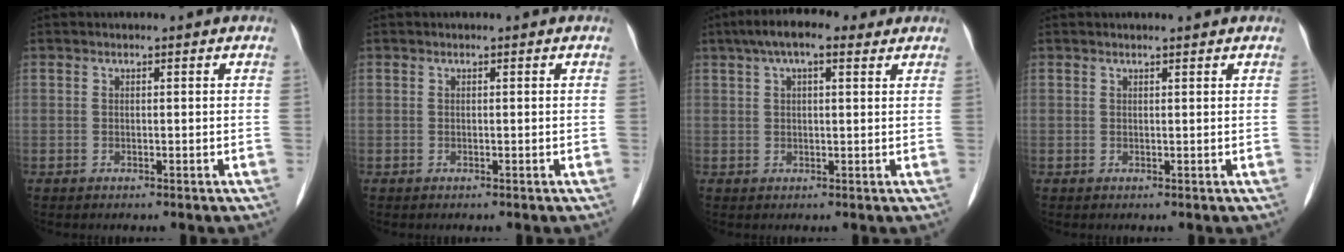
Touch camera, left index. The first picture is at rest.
{"total": 0.0}
{"total": 7.3, "force": [4.7, 2.4, 5.0], "torque": [-0.094, 0.035, 0.073]}
{"total": 1.2, "force": [1.0, 0.1, 0.5], "torque": [-0.009, 0.009, 0.016]}